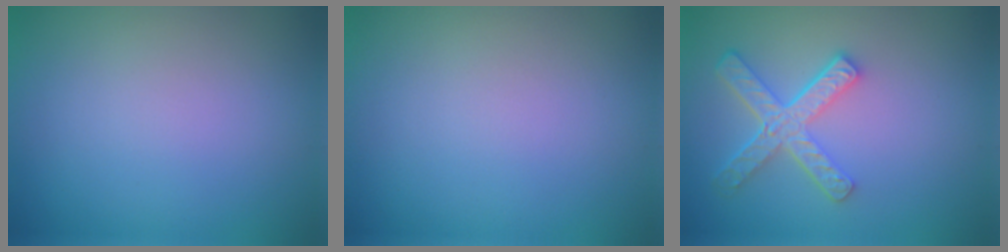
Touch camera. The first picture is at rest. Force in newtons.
{"total": 0.0}
{"total": 4.8, "press": 3.6, "slide": 3.1}